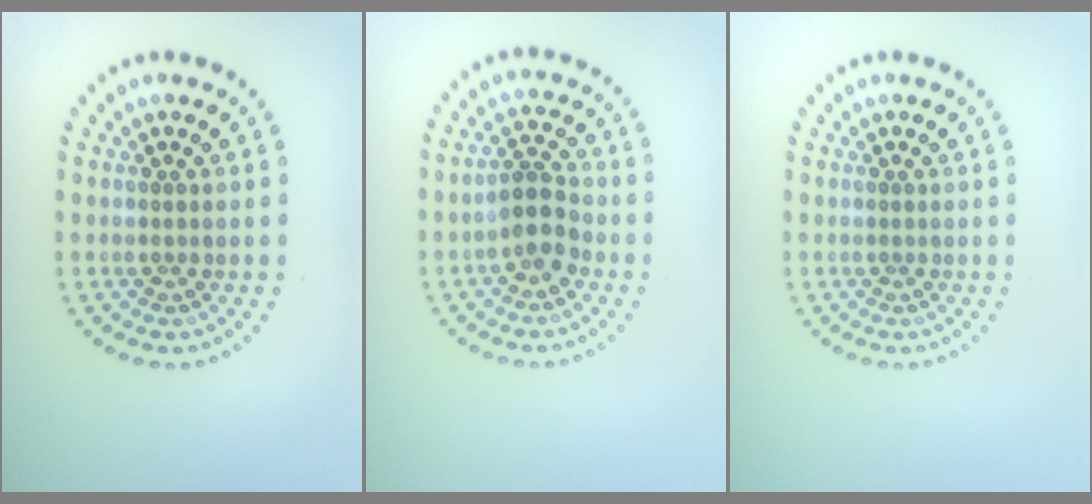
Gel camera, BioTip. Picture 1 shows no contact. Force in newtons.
{"total": 3.2, "press": 3.0, "slide": 1.2}
{"total": 0.0}